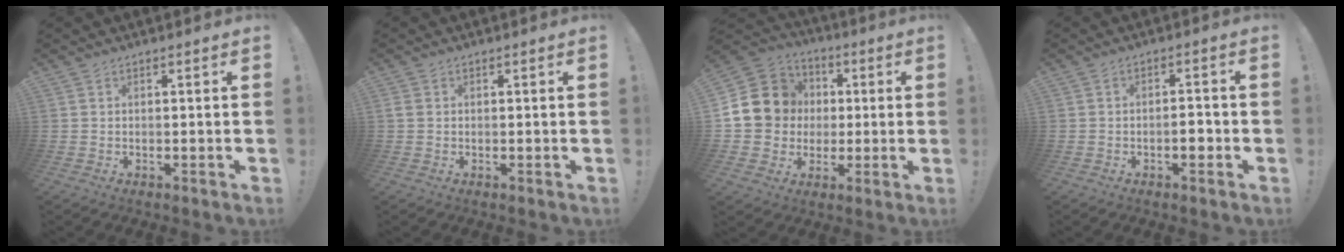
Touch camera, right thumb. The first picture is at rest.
{"total": 1.3, "force": [0.0, 1.1, 0.6], "torque": [-0.014, 0.006, 0.001]}
{"total": 14.4, "force": [1.5, 13.6, 4.7], "torque": [-0.080, 0.006, 0.054]}
{"total": 4.1, "force": [-1.8, 1.6, 3.3], "torque": [-0.044, 0.006, -0.032]}